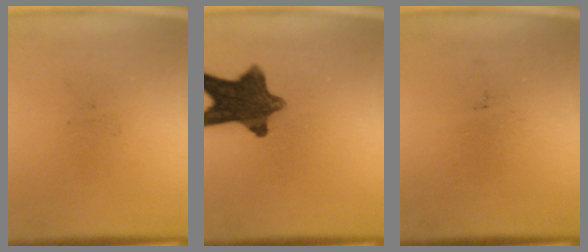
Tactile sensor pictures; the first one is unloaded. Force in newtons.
{"total": 11.0}
{"total": 0.0}